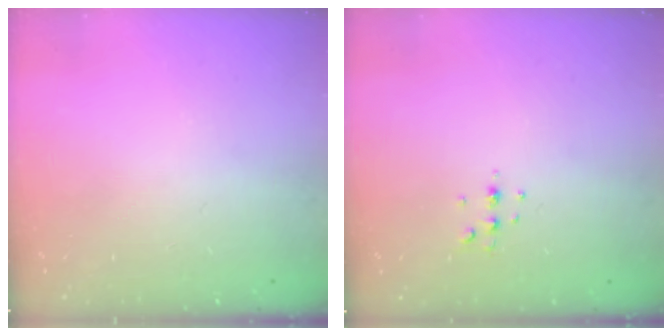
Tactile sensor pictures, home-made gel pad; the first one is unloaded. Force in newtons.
{"total": 3.7, "press": 3.6, "slide": 0.7}